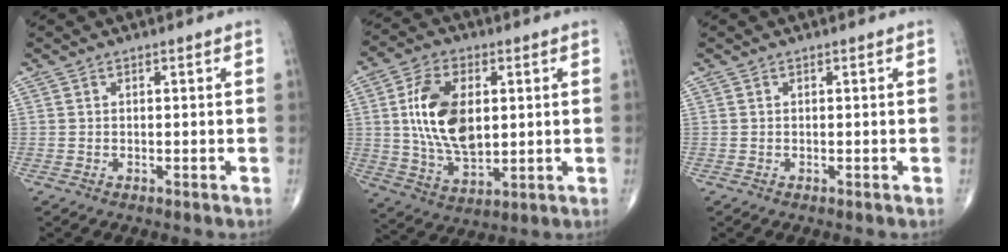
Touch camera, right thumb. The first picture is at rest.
{"total": 15.2, "force": [2.3, 8.7, 12.3], "torque": [-0.218, -0.010, 0.048]}
{"total": 0.0}